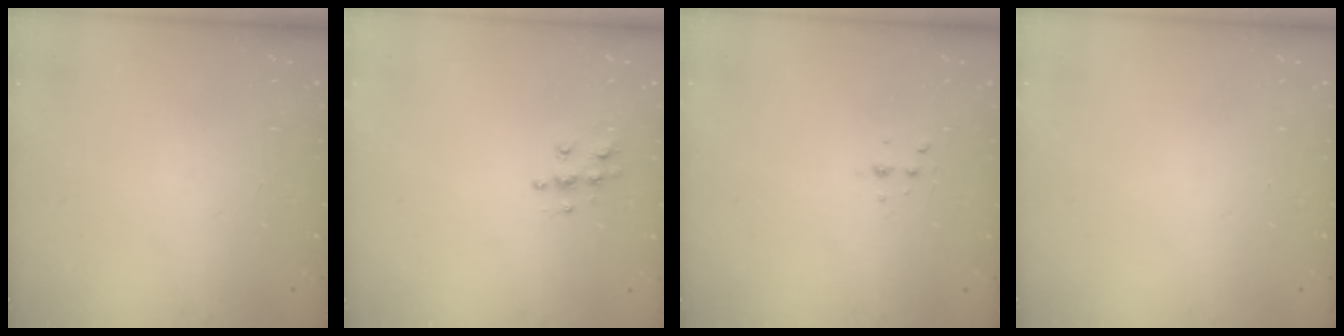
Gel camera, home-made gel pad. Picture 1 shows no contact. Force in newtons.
{"total": 6.6, "press": 6.6, "slide": 0.3}
{"total": 3.1, "press": 3.0, "slide": 0.9}
{"total": 0.0}